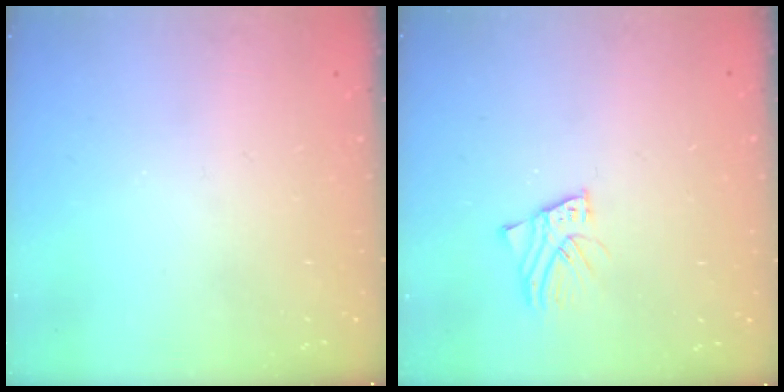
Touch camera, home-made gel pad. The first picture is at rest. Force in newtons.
{"total": 3.0, "press": 3.0, "slide": 0.2}